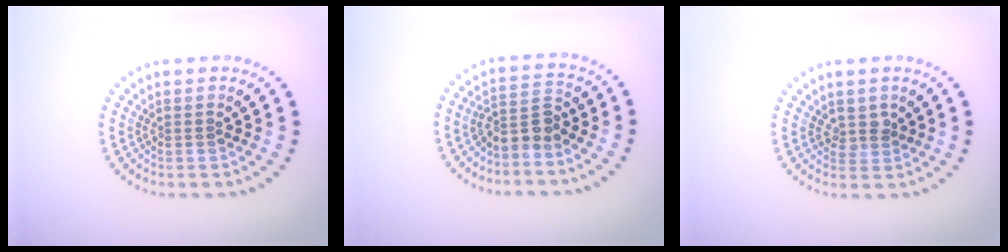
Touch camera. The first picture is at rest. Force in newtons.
{"total": 2.6, "press": 2.0, "slide": 1.8}
{"total": 1.4, "press": 1.1, "slide": 0.9}